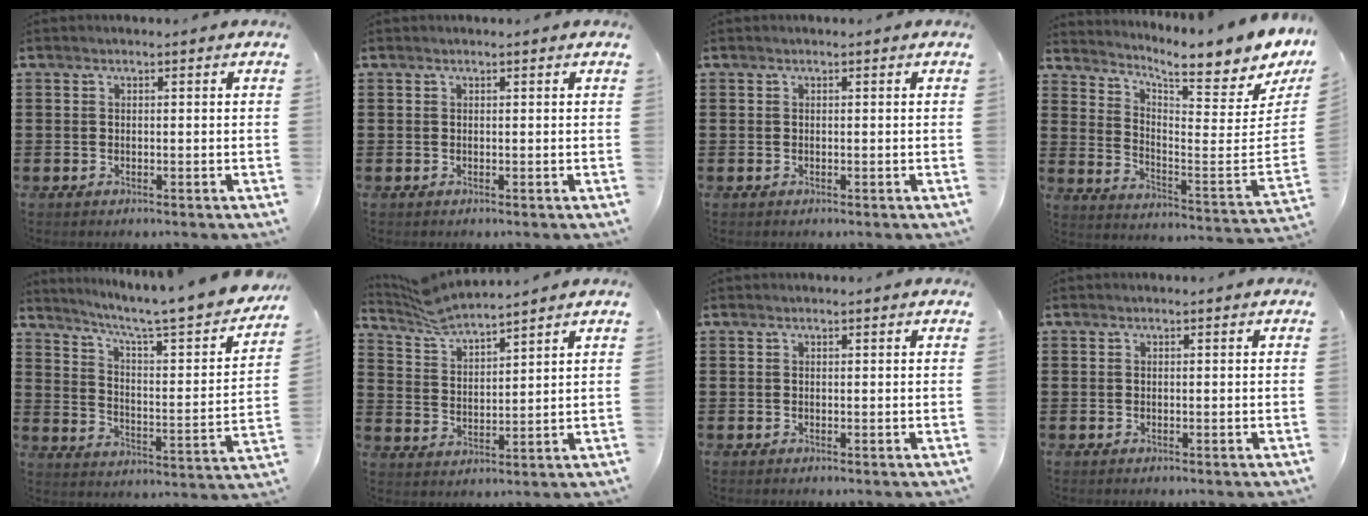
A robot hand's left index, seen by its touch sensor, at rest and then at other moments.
{"total": 0.0}
{"total": 0.0}
{"total": 6.9, "force": [6.1, 0.1, 3.1], "torque": [-0.071, -0.067, 0.094]}
{"total": 5.7, "force": [4.6, 0.1, 3.3], "torque": [-0.086, -0.041, 0.068]}
{"total": 5.4, "force": [5.2, 0.2, 1.4], "torque": [-0.048, -0.023, 0.092]}
{"total": 0.0}
{"total": 0.0}